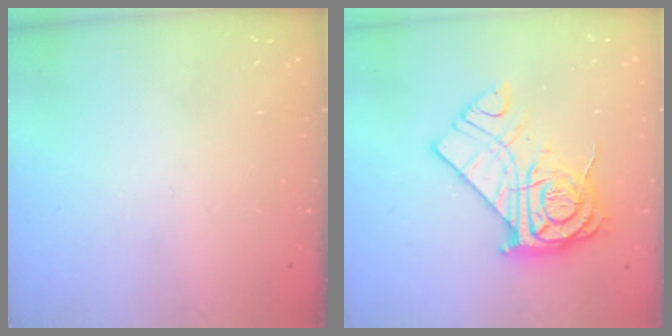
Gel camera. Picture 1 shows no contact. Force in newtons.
{"total": 15.8, "press": 15.8, "slide": 1.4}